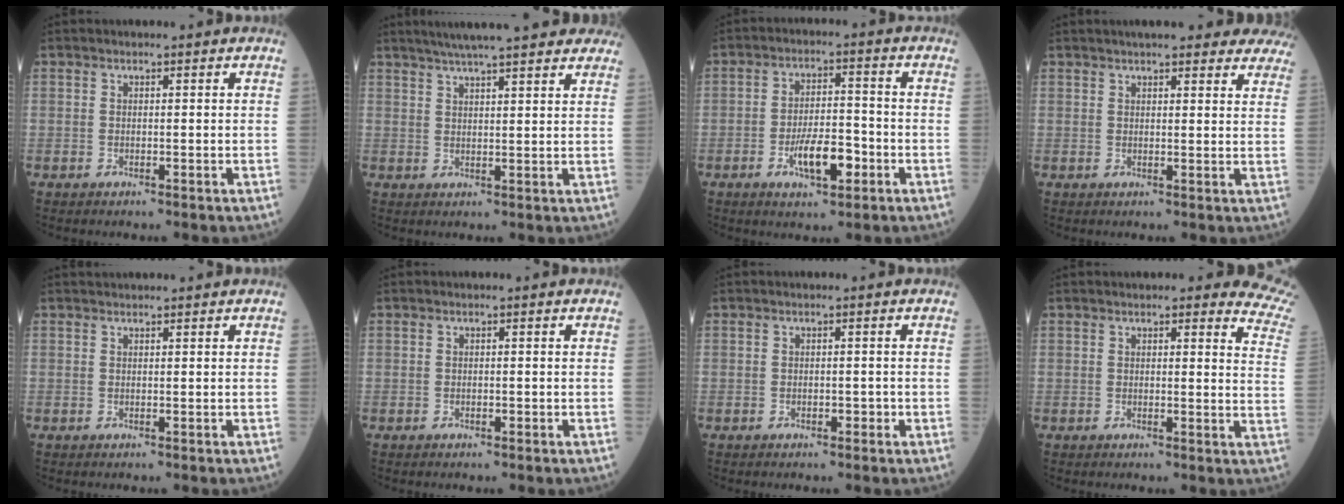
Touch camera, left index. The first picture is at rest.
{"total": 18.3, "force": [15.7, 2.4, 9.2], "torque": [-0.134, 0.039, 0.203]}
{"total": 7.5, "force": [-3.2, 2.5, 6.4], "torque": [-0.119, 0.003, -0.052]}
{"total": 18.5, "force": [16.6, 3.6, 7.2], "torque": [-0.073, 0.005, 0.186]}
{"total": 1.2, "force": [1.1, -0.1, 0.2], "torque": [-0.003, 0.018, 0.024]}
{"total": 0.5, "force": [-0.3, 0.2, 0.4], "torque": [-0.009, 0.000, -0.004]}
{"total": 1.1, "force": [-0.6, 0.6, 0.7], "torque": [-0.009, 0.003, -0.008]}
{"total": 9.8, "force": [8.5, 2.2, 4.3], "torque": [-0.021, -0.035, 0.053]}